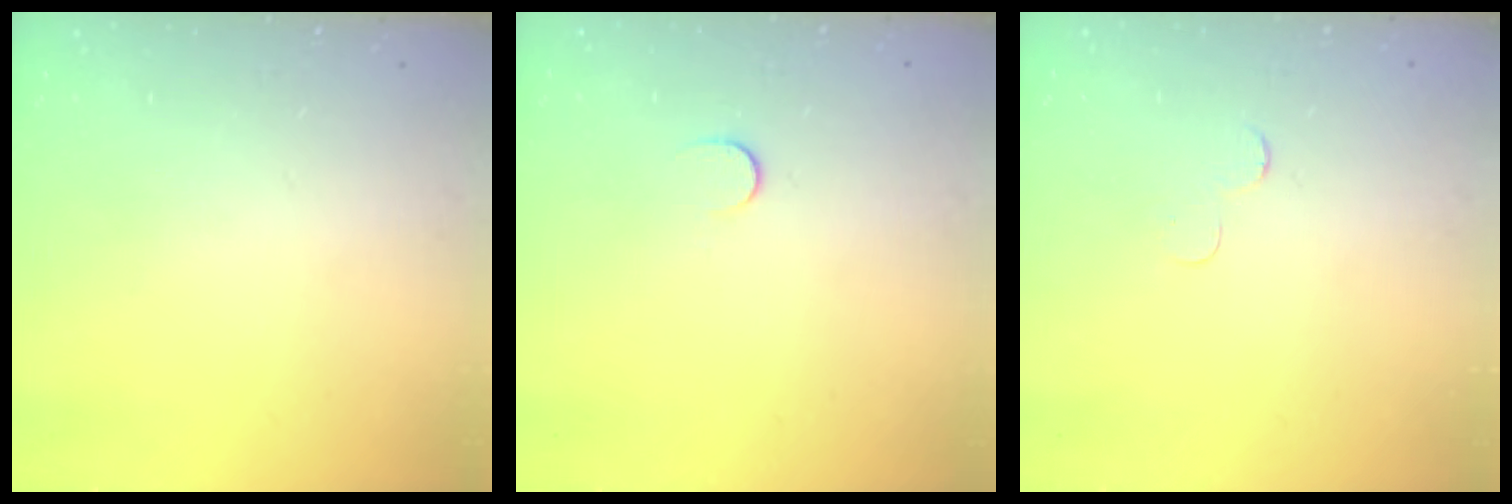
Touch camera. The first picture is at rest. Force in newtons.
{"total": 4.5, "press": 4.5, "slide": 0.5}
{"total": 3.7, "press": 3.7, "slide": 0.4}